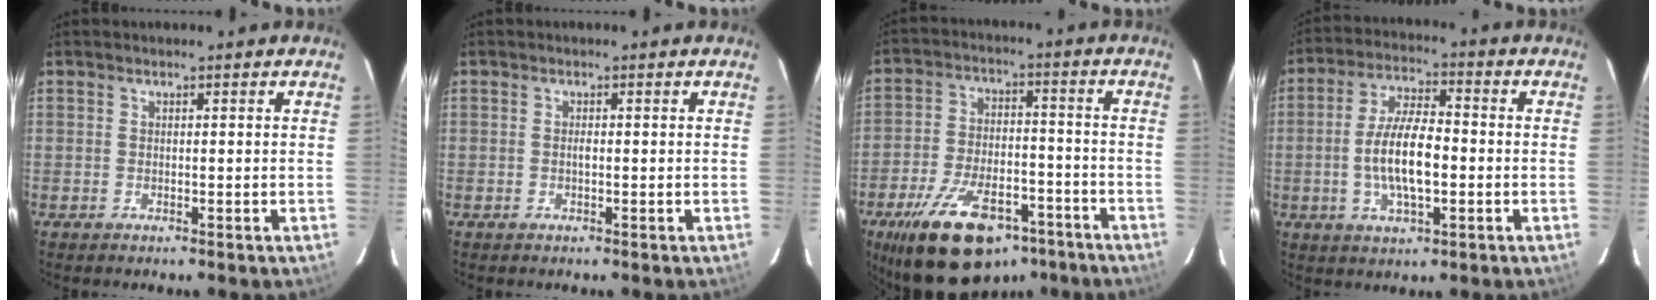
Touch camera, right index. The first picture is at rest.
{"total": 0.6, "force": [-0.1, 0.2, 0.5], "torque": [-0.009, 0.002, -0.003]}
{"total": 20.4, "force": [-13.5, 9.6, 11.8], "torque": [-0.226, -0.008, -0.205]}
{"total": 10.6, "force": [-1.7, 3.8, 9.7], "torque": [-0.193, 0.003, -0.030]}